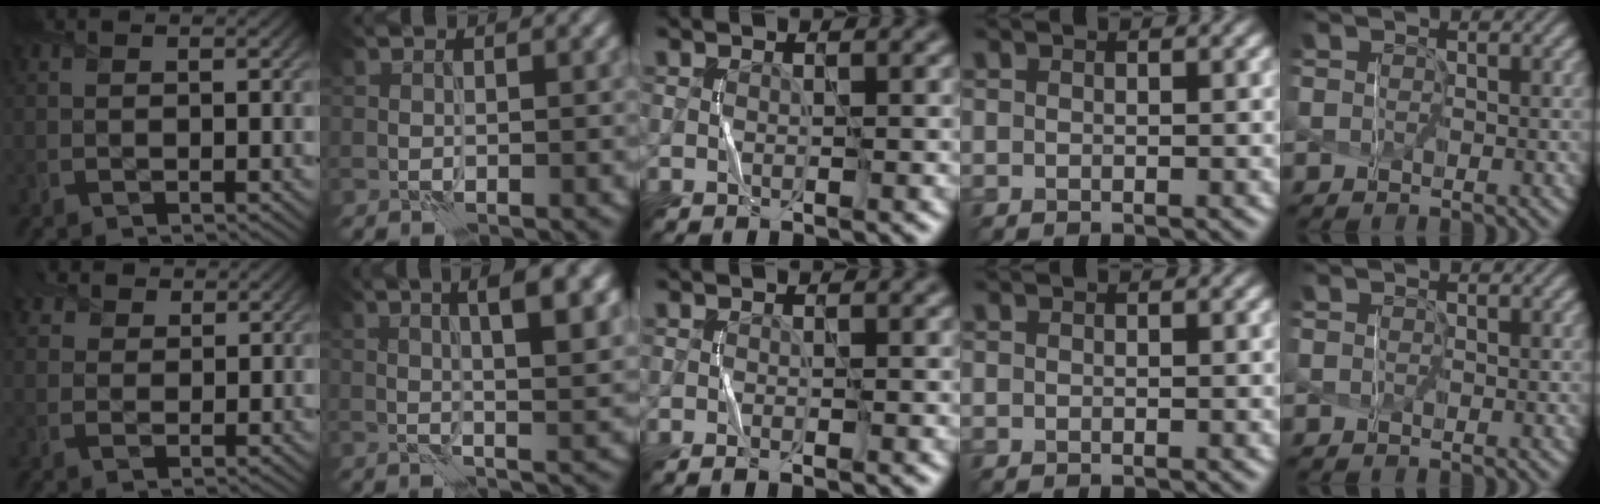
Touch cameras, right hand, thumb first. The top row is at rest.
{"thumb": {"total": 3.5, "force": [2.5, 2.3, 1.2], "torque": [-0.034, -0.005, 0.053]}, "index": {"total": 7.7, "force": [2.8, 2.2, 6.8], "torque": [-0.069, 0.019, 0.033]}, "middle": {"total": 0.6, "force": [-0.2, 0.1, 0.6], "torque": [-0.007, -0.002, -0.005]}}